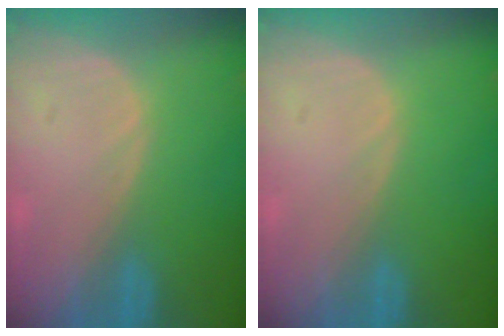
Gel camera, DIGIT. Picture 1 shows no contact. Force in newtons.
{"total": 0.0}